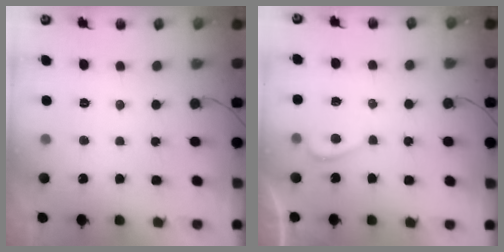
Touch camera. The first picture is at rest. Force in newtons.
{"total": 2.4, "press": 2.4, "slide": 0.3}